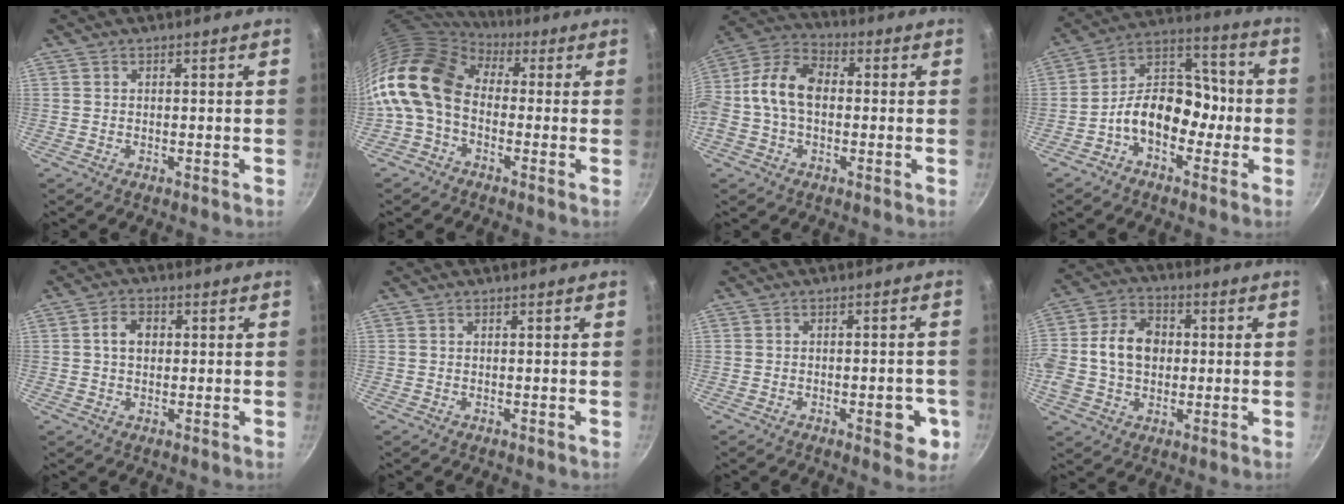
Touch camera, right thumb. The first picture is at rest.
{"total": 14.7, "force": [-0.1, 10.5, 10.4], "torque": [-0.190, 0.027, -0.022]}
{"total": 12.7, "force": [-0.2, 8.6, 9.3], "torque": [-0.154, 0.040, -0.027]}
{"total": 13.3, "force": [-3.8, 9.3, 8.8], "torque": [-0.087, 0.060, -0.084]}
{"total": 4.1, "force": [0.5, 3.1, 2.7], "torque": [-0.031, 0.009, 0.004]}
{"total": 0.0}
{"total": 6.3, "force": [-2.1, 2.9, 5.2], "torque": [-0.044, 0.010, -0.025]}
{"total": 13.3, "force": [0.4, 10.0, 8.7], "torque": [-0.147, 0.024, -0.008]}